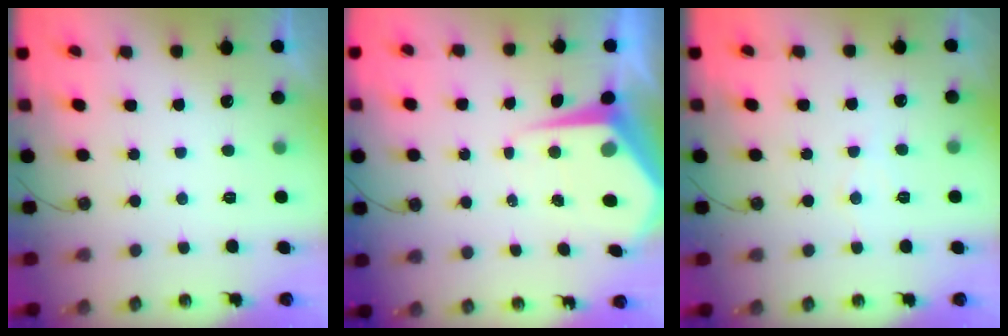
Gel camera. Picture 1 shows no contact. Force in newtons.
{"total": 8.0, "press": 8.0, "slide": 0.7}
{"total": 5.2, "press": 5.2, "slide": 0.3}